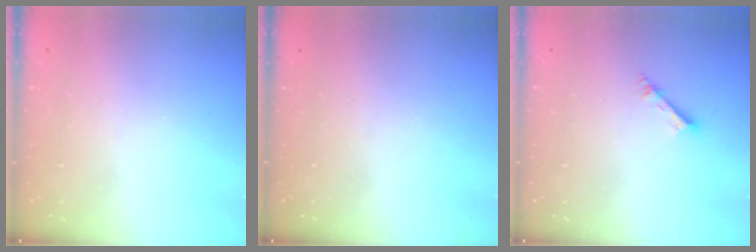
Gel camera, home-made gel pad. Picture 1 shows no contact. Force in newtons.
{"total": 0.0}
{"total": 2.6, "press": 2.5, "slide": 0.2}